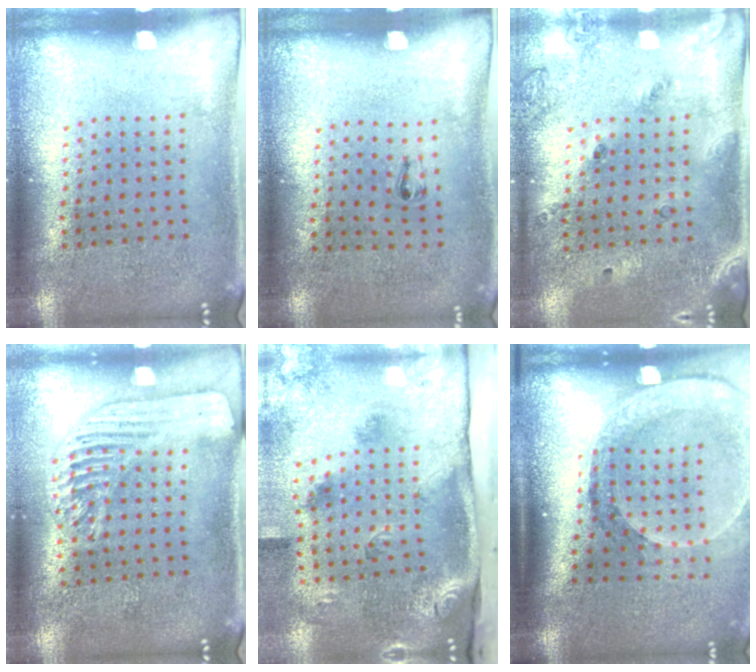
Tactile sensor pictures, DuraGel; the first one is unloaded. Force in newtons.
{"total": 0.5, "press": 0.2, "slide": 0.5}
{"total": 1.5, "press": 1.2, "slide": 0.9}
{"total": 1.7, "press": 1.6, "slide": 0.5}
{"total": 3.5, "press": 2.2, "slide": 2.8}
{"total": 2.8, "press": 2.1, "slide": 1.8}